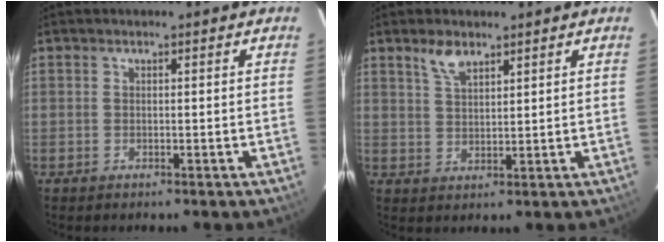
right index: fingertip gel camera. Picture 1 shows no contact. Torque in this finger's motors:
{"motor_torque": [0.33, 0.28, 0.06, 0.04]}